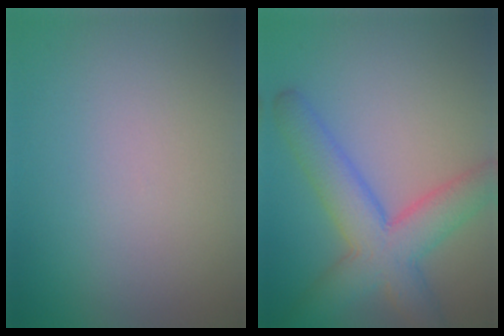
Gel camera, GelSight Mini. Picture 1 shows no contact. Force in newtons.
{"total": 7.0, "press": 7.0, "slide": 0.3}